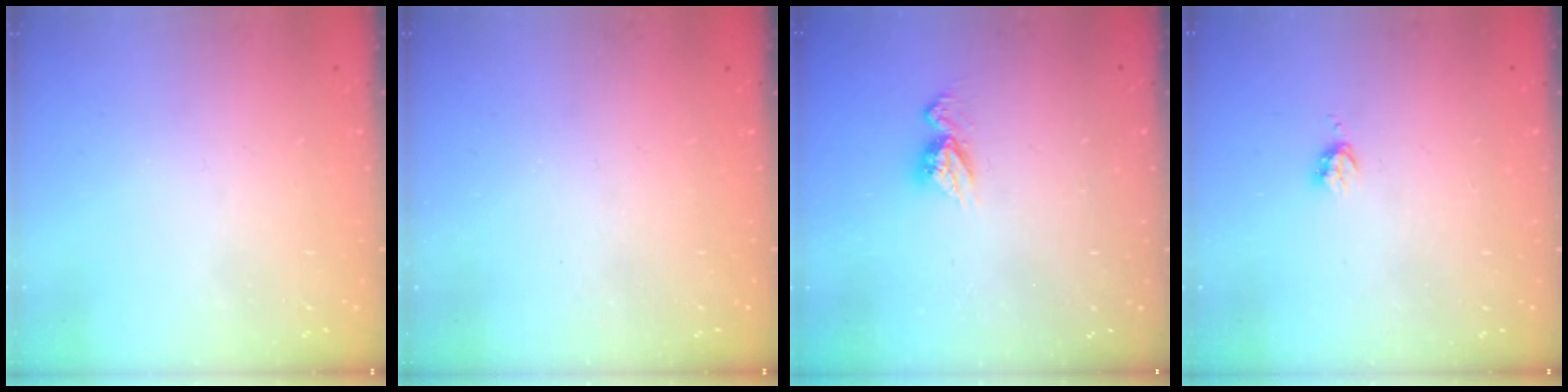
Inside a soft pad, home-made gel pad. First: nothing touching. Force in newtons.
{"total": 0.0}
{"total": 8.3, "press": 8.2, "slide": 0.8}
{"total": 3.7, "press": 3.7, "slide": 0.4}